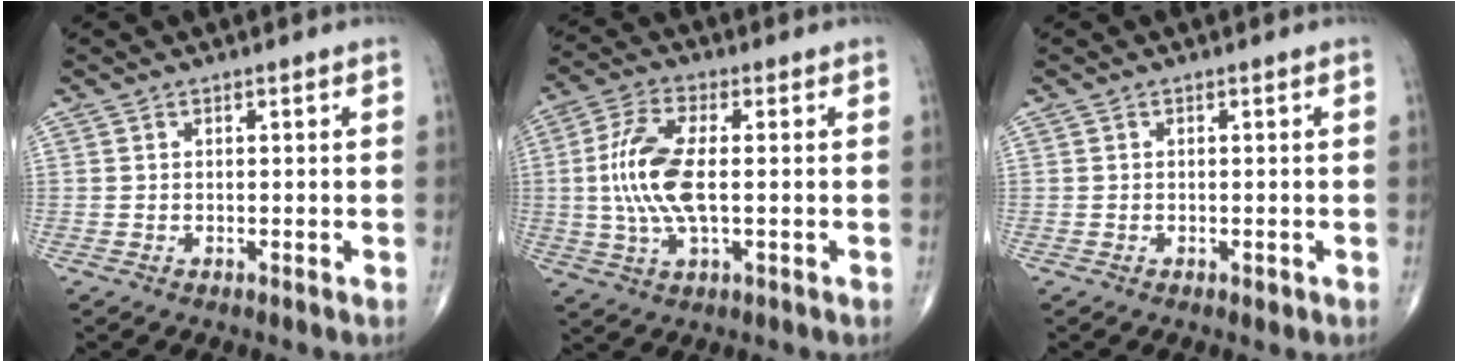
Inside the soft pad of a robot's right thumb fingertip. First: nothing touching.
{"total": 11.6, "force": [0.0, 4.7, 10.6], "torque": [-0.234, 0.006, -0.002]}
{"total": 0.6, "force": [-0.3, 0.3, 0.4], "torque": [-0.004, 0.000, -0.004]}